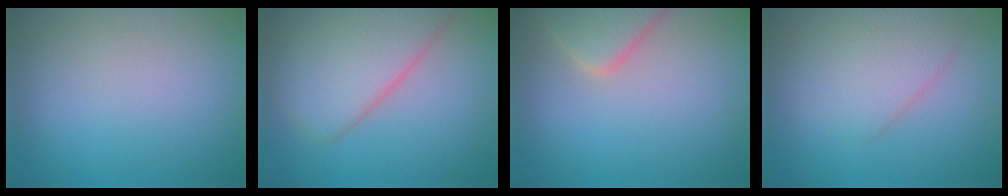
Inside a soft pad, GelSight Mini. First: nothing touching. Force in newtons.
{"total": 6.4, "press": 6.4, "slide": 0.4}
{"total": 4.1, "press": 4.1, "slide": 0.2}
{"total": 3.0, "press": 3.0, "slide": 0.1}